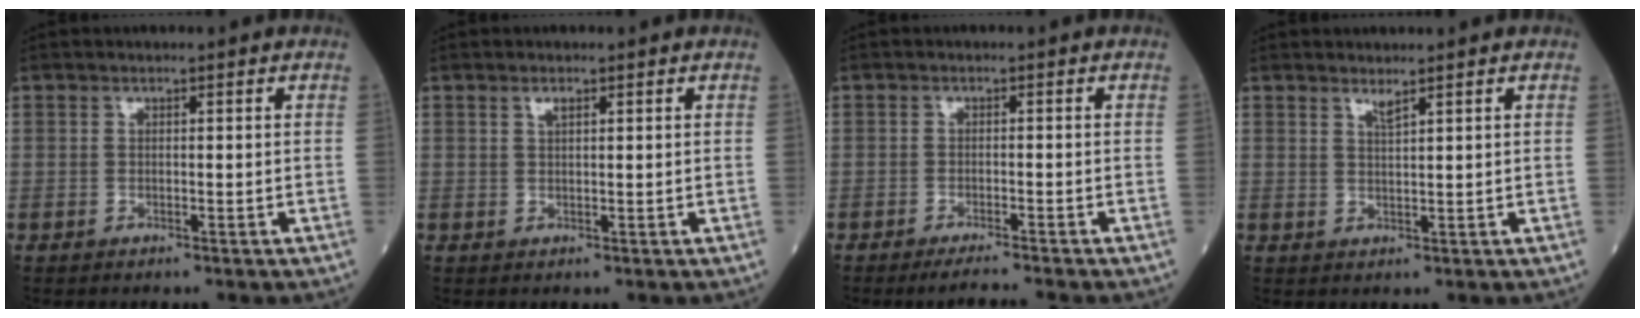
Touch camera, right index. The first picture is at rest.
{"total": 1.1, "force": [0.6, 0.3, 0.8], "torque": [-0.016, 0.002, 0.012]}
{"total": 2.9, "force": [-2.5, -0.5, 1.4], "torque": [-0.023, -0.008, -0.044]}
{"total": 1.4, "force": [1.1, -0.3, 0.7], "torque": [-0.015, -0.009, 0.022]}